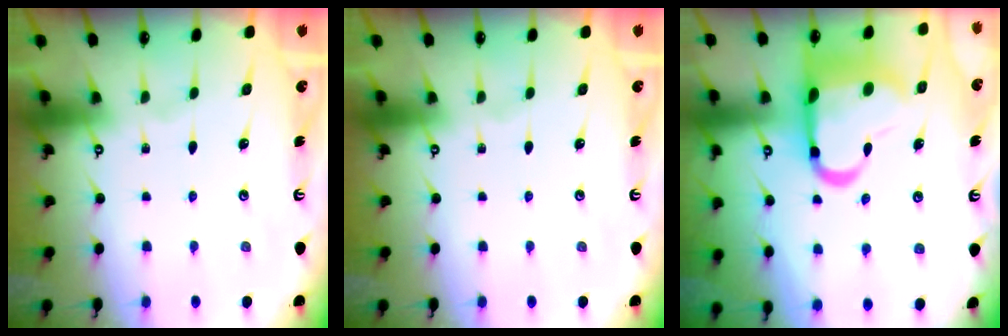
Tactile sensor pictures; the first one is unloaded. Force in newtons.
{"total": 0.0}
{"total": 16.4, "press": 16.3, "slide": 1.8}